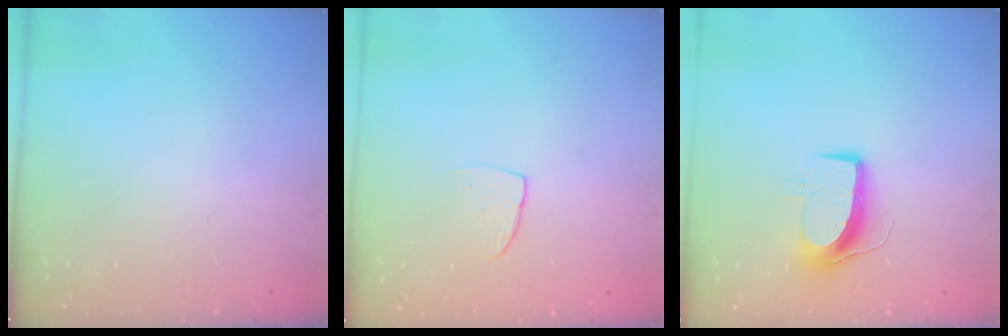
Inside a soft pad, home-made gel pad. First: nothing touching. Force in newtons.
{"total": 3.3, "press": 3.3, "slide": 0.2}
{"total": 9.9, "press": 9.8, "slide": 1.1}